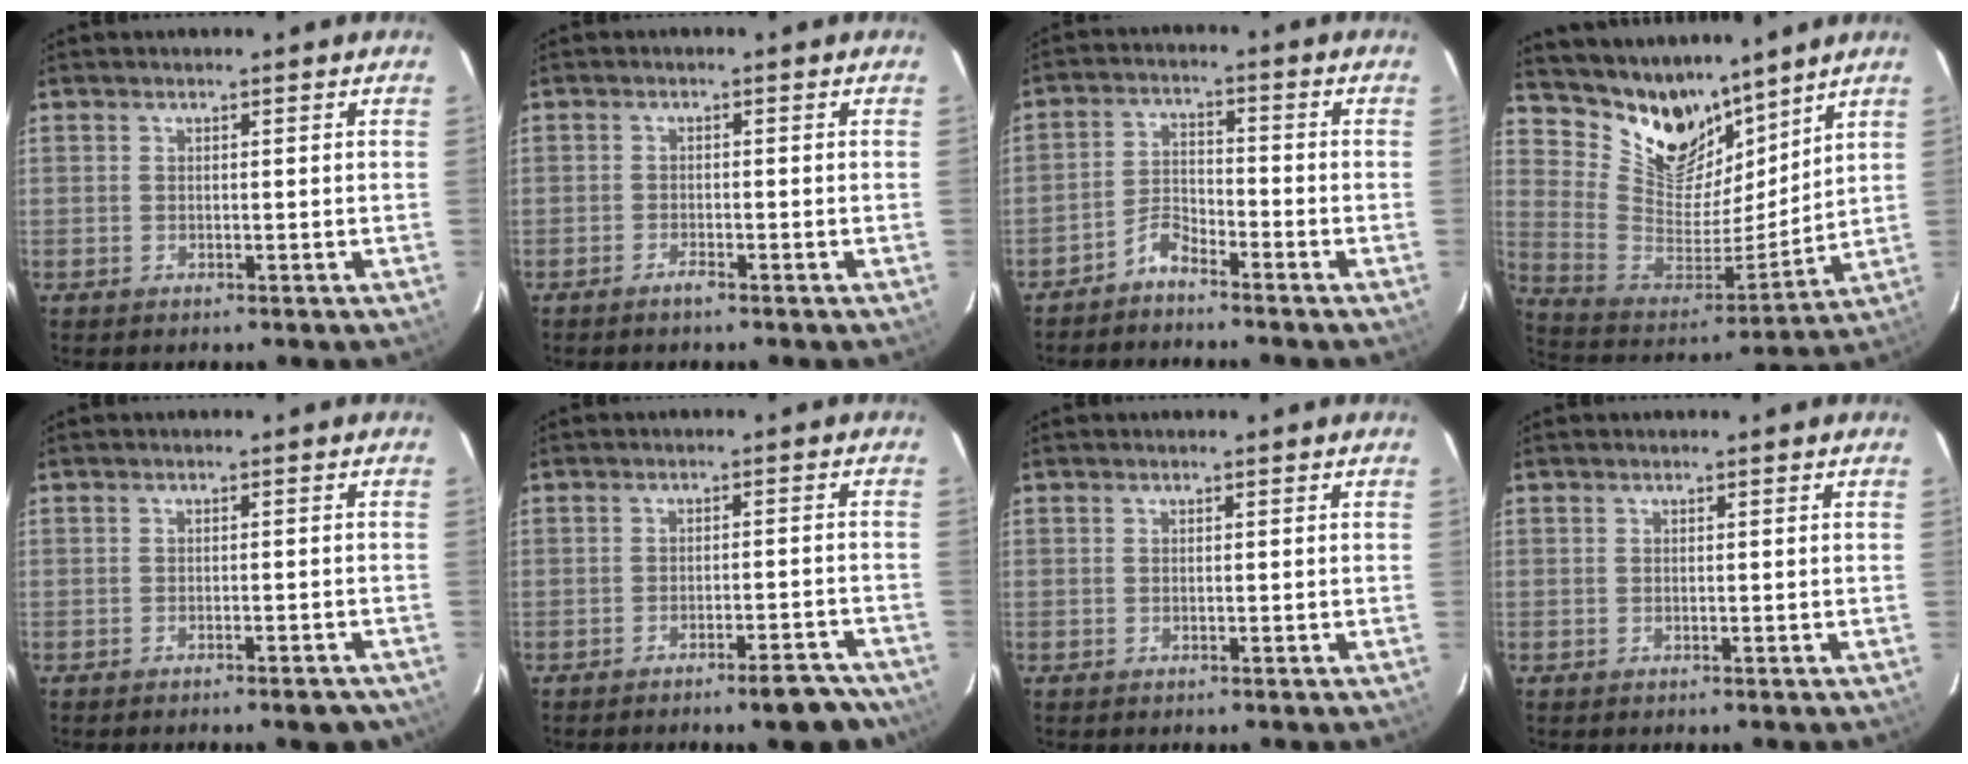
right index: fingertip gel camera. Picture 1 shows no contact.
{"total": 1.5, "force": [-1.3, 0.2, 0.7], "torque": [-0.021, 0.000, -0.028]}
{"total": 3.8, "force": [-3.4, 1.2, 1.2], "torque": [-0.030, 0.015, -0.071]}
{"total": 16.8, "force": [12.9, 8.6, 6.5], "torque": [-0.152, -0.006, 0.248]}
{"total": 4.9, "force": [-4.1, 1.7, 2.1], "torque": [-0.030, 0.006, -0.038]}
{"total": 7.1, "force": [-6.2, 1.6, 3.2], "torque": [-0.040, 0.016, -0.067]}
{"total": 0.0}
{"total": 0.0}